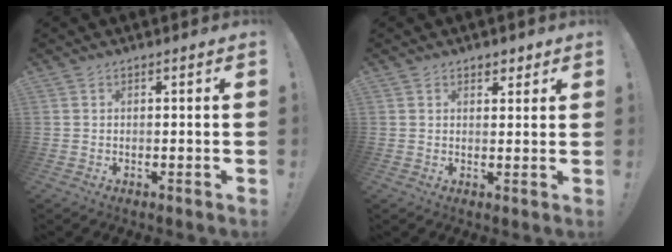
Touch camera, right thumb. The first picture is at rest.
{"total": 3.0, "force": [2.1, 2.0, 0.7], "torque": [0.010, -0.012, 0.034]}